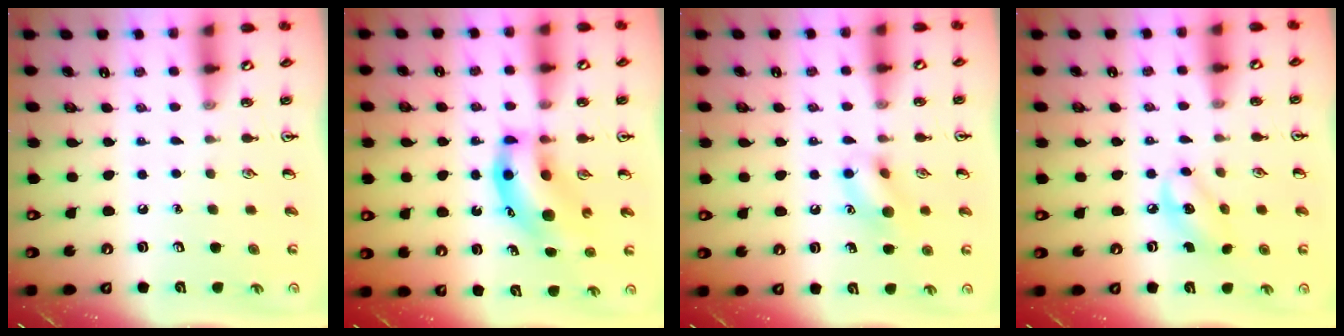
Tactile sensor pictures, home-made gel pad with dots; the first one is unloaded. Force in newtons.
{"total": 11.3, "press": 10.9, "slide": 3.1}
{"total": 10.5, "press": 10.4, "slide": 0.9}
{"total": 6.0, "press": 5.9, "slide": 0.9}